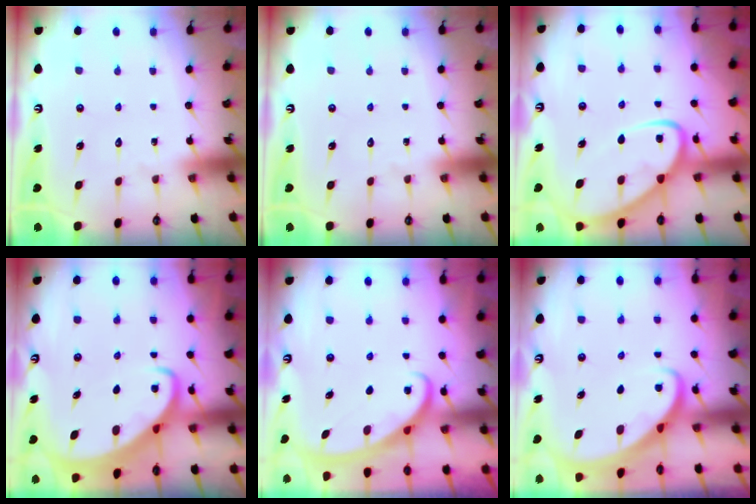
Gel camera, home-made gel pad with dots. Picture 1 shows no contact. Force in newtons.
{"total": 0.0}
{"total": 9.1, "press": 9.1, "slide": 0.8}
{"total": 3.3, "press": 3.2, "slide": 0.3}
{"total": 2.6, "press": 2.6, "slide": 0.5}
{"total": 2.5, "press": 2.5, "slide": 0.3}